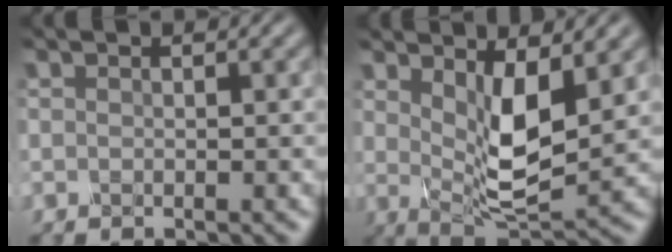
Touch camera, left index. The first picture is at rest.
{"total": 5.2, "force": [1.6, 1.8, 4.6], "torque": [-0.091, -0.013, 0.034]}